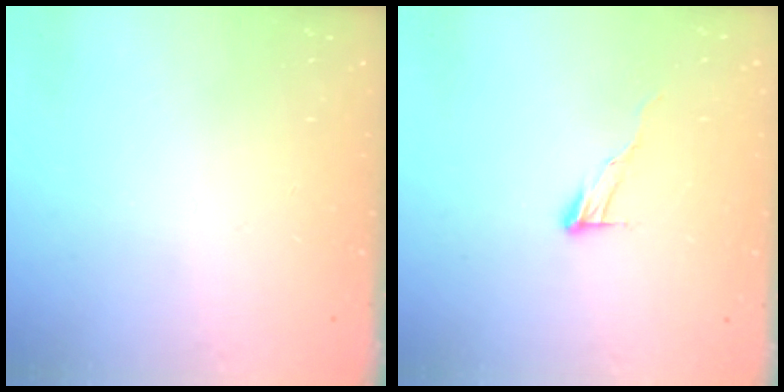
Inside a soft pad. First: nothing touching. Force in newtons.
{"total": 6.6, "press": 6.6, "slide": 0.5}